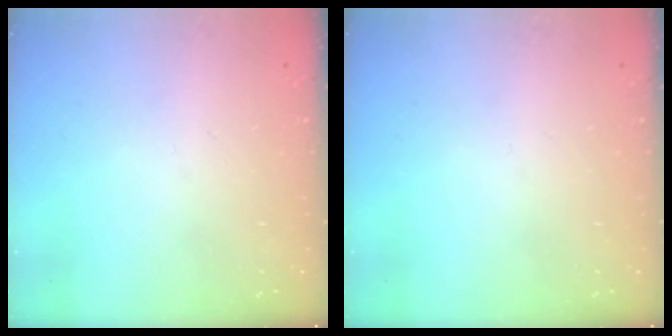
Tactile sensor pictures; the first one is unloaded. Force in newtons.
{"total": 0.0}